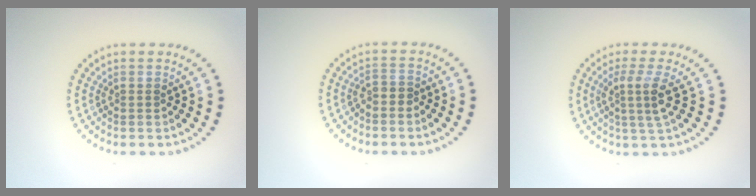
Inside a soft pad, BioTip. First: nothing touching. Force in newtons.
{"total": 1.0, "press": 0.7, "slide": 0.6}
{"total": 2.9, "press": 2.1, "slide": 2.0}